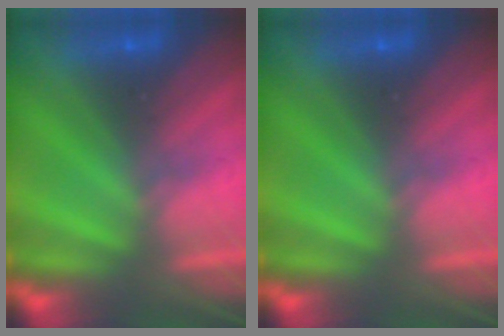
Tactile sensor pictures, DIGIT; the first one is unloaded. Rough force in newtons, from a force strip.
{"total": 0.0}